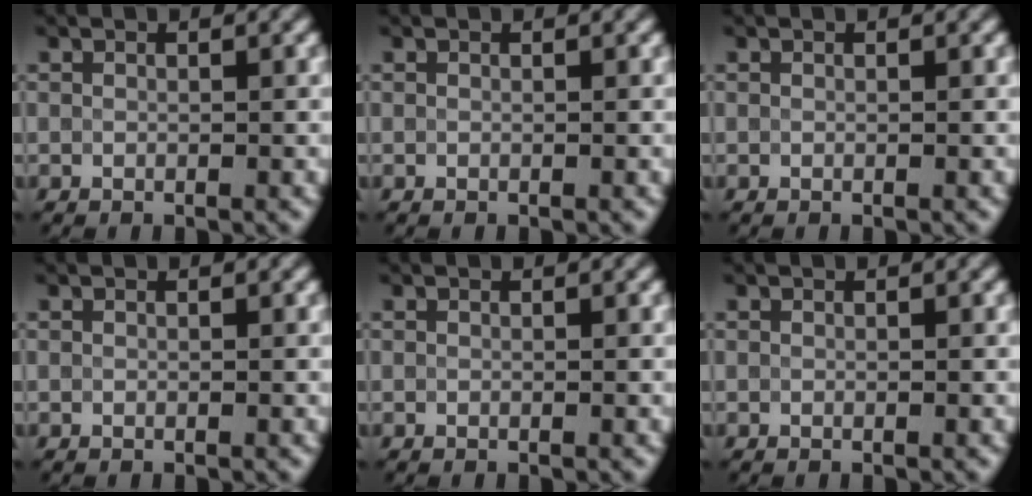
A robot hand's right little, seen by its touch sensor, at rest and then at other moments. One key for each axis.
{"total": 0.0}
{"total": 0.0}
{"total": 0.0}
{"total": 0.0}
{"total": 0.0}